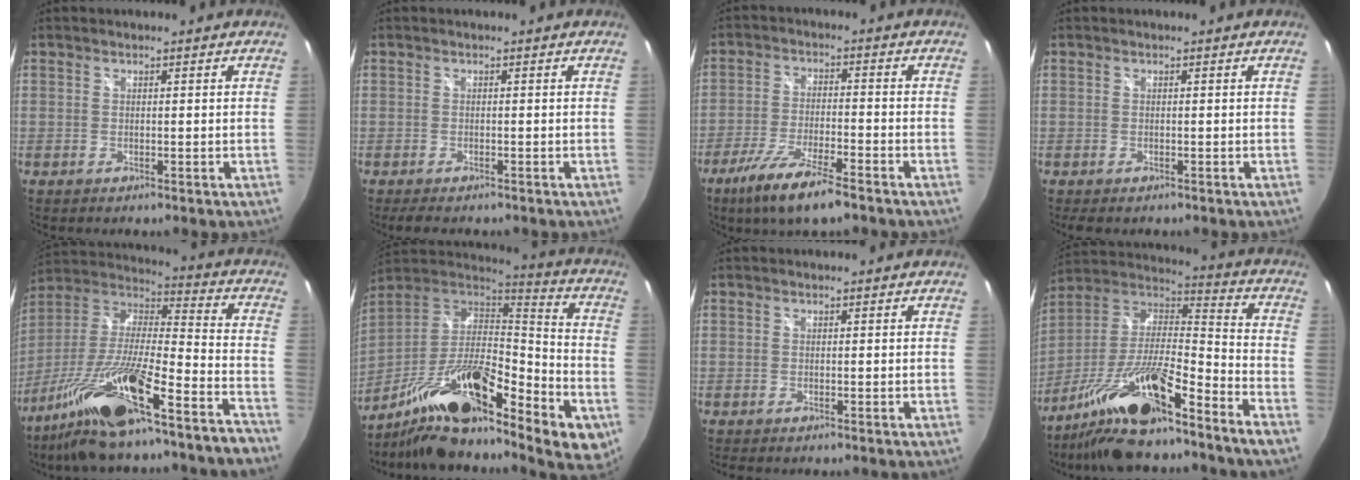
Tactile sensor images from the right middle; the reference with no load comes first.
{"total": 3.4, "force": [-2.7, 1.1, 1.8], "torque": [-0.034, -0.013, -0.038]}
{"total": 11.6, "force": [-8.1, 2.0, 8.0], "torque": [-0.177, -0.030, -0.147]}
{"total": 1.7, "force": [-1.1, 0.9, 0.9], "torque": [-0.018, -0.007, -0.015]}
{"total": 23.8, "force": [-17.3, 2.0, 16.2], "torque": [-0.276, -0.035, -0.293]}
{"total": 24.7, "force": [-12.3, 7.2, 20.2], "torque": [-0.328, -0.032, -0.215]}
{"total": 0.0}
{"total": 17.8, "force": [-12.1, 1.1, 13.0], "torque": [-0.245, -0.007, -0.235]}